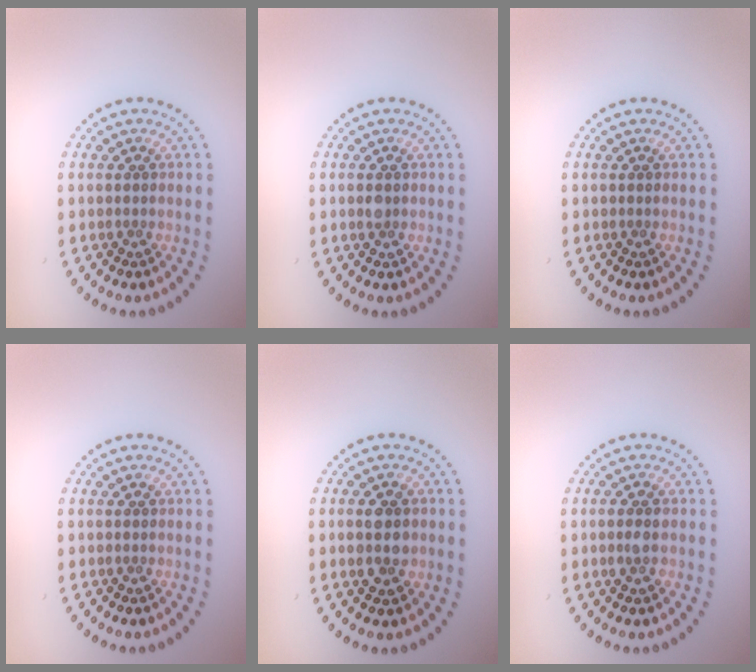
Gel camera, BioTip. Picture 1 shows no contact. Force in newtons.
{"total": 0.9, "press": 0.9, "slide": 0.2}
{"total": 0.0}
{"total": 0.0}
{"total": 2.9, "press": 2.9, "slide": 0.0}
{"total": 1.4, "press": 1.4, "slide": 0.0}